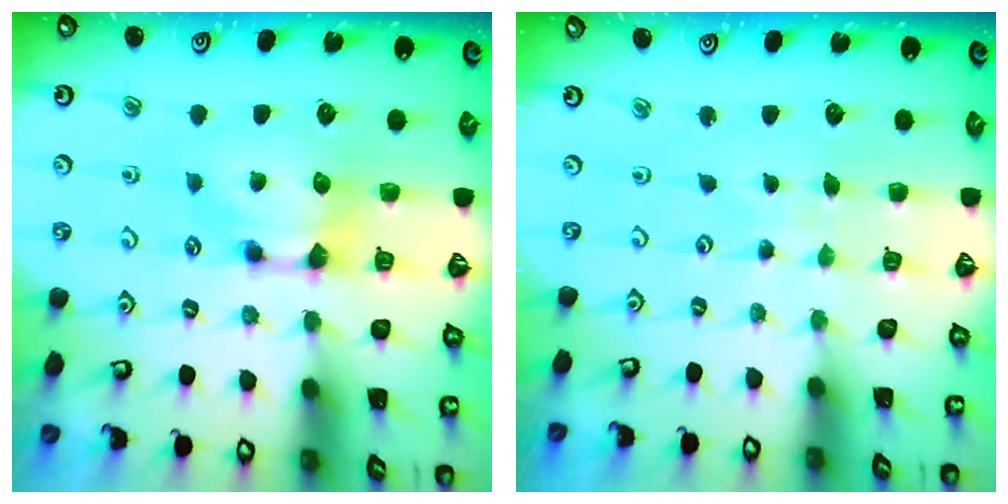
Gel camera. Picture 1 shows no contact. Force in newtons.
{"total": 4.9, "press": 4.9, "slide": 0.3}